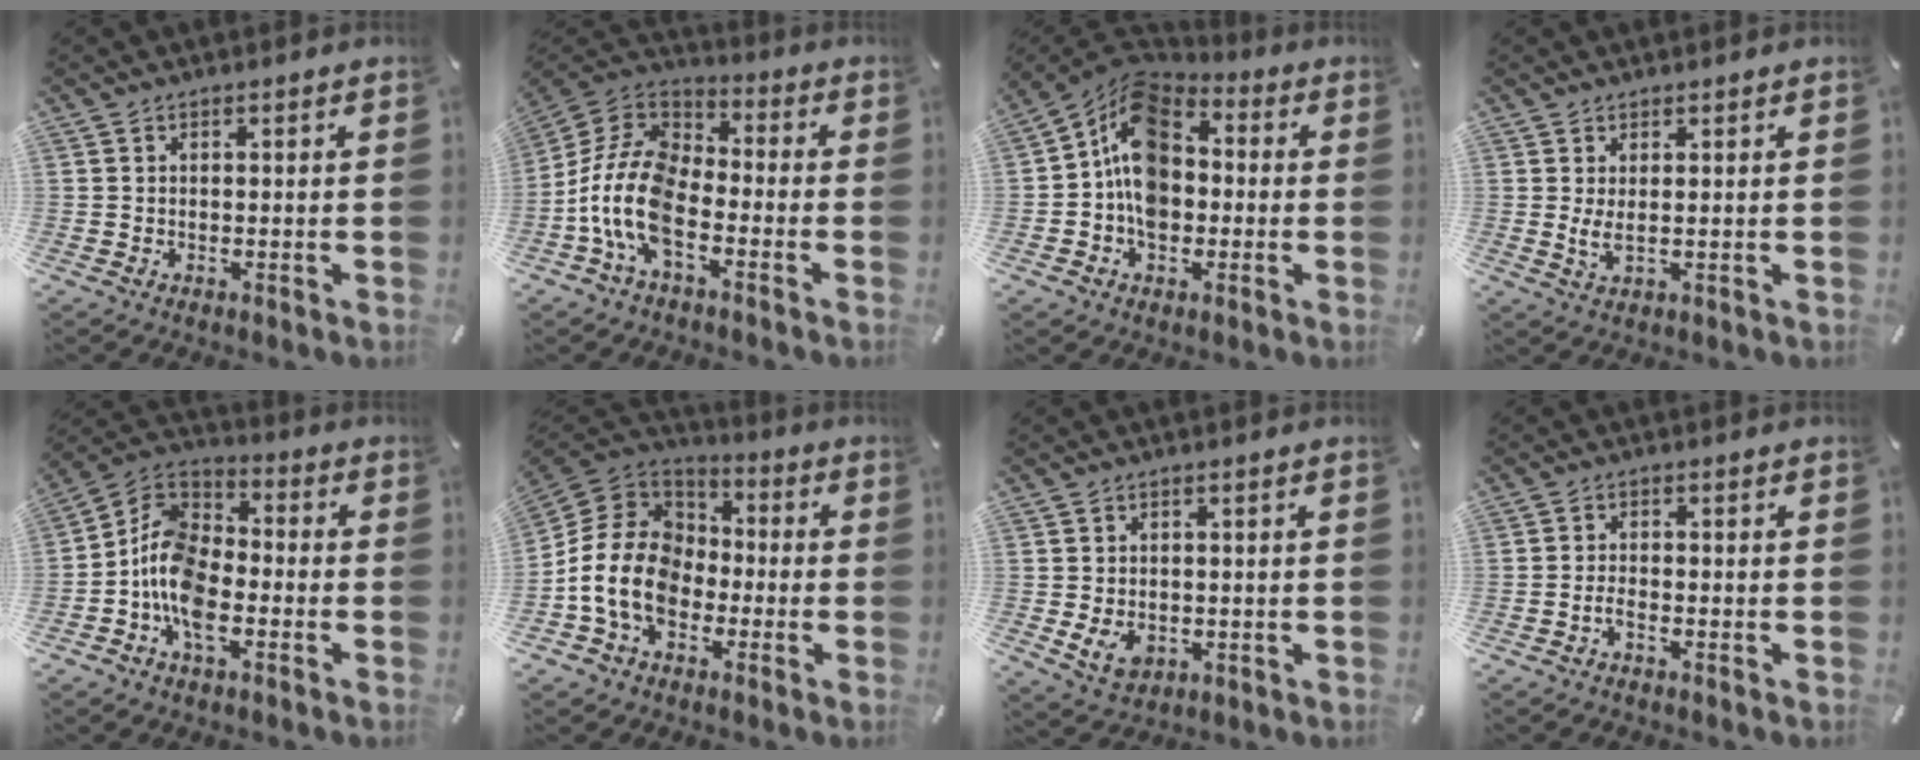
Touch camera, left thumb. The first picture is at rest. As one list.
[{"total": 14.3, "force": [-6.0, 8.2, 10.0], "torque": [-0.235, 0.011, -0.118]}, {"total": 12.9, "force": [-0.6, 10.1, 7.9], "torque": [-0.150, 0.009, -0.015]}, {"total": 3.4, "force": [0.7, 1.1, 3.2], "torque": [-0.074, -0.007, 0.010]}, {"total": 11.5, "force": [-5.9, 6.8, 7.2], "torque": [-0.165, 0.011, -0.119]}, {"total": 14.6, "force": [-4.3, 11.6, 7.7], "torque": [-0.185, 0.027, -0.078]}, {"total": 5.1, "force": [-0.7, 4.0, 3.1], "torque": [-0.057, -0.007, -0.015]}, {"total": 1.9, "force": [-1.2, 0.7, 1.3], "torque": [-0.024, 0.005, -0.023]}]